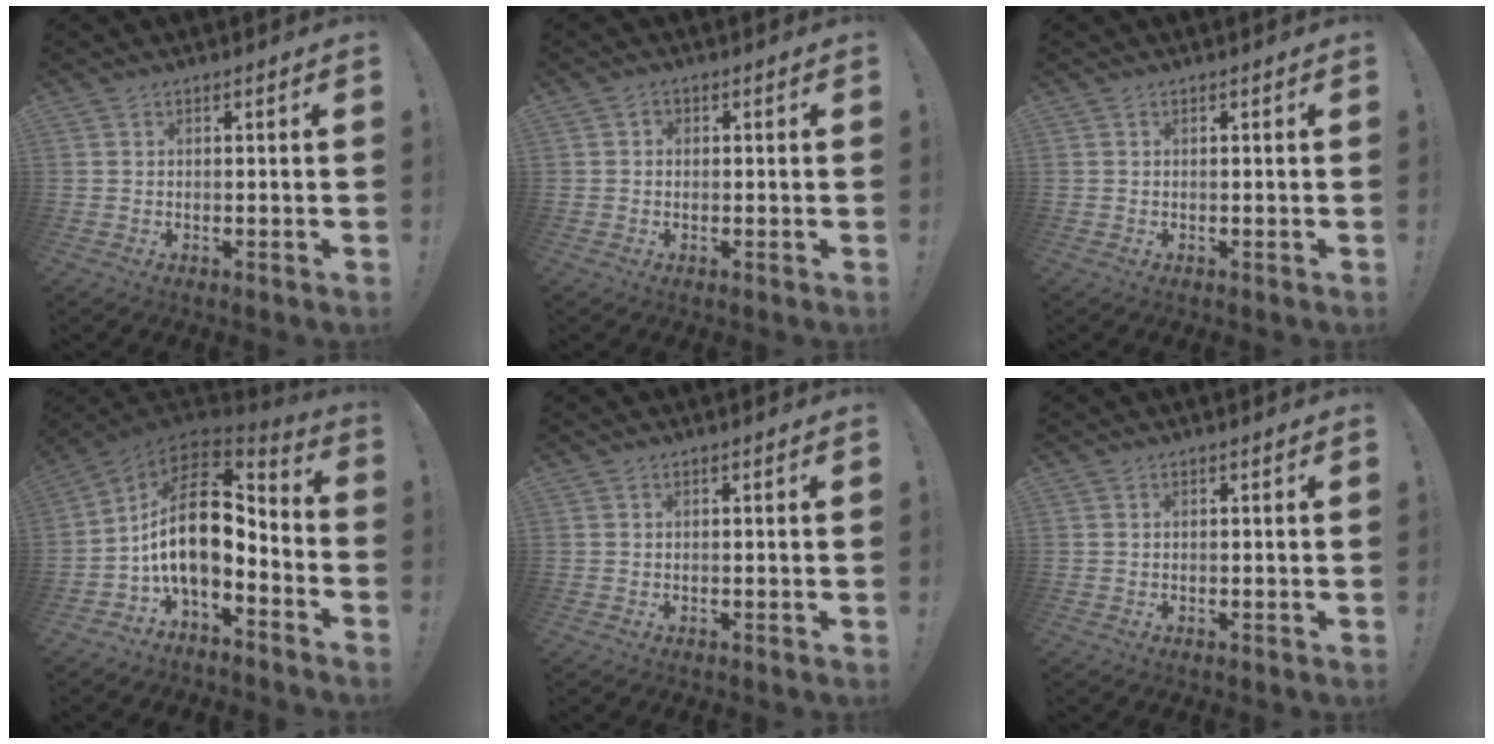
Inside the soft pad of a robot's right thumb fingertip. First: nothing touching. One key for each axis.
{"total": 1.2, "fx": -0.1, "fy": 1.2, "fz": 0.2, "tx": -0.005, "ty": 0.006, "tz": -0.002}
{"total": 0.0}
{"total": 19.4, "fx": 1.1, "fy": 10.4, "fz": 16.4, "tx": -0.292, "ty": -0.005, "tz": 0.022}
{"total": 0.0}
{"total": 0.0}